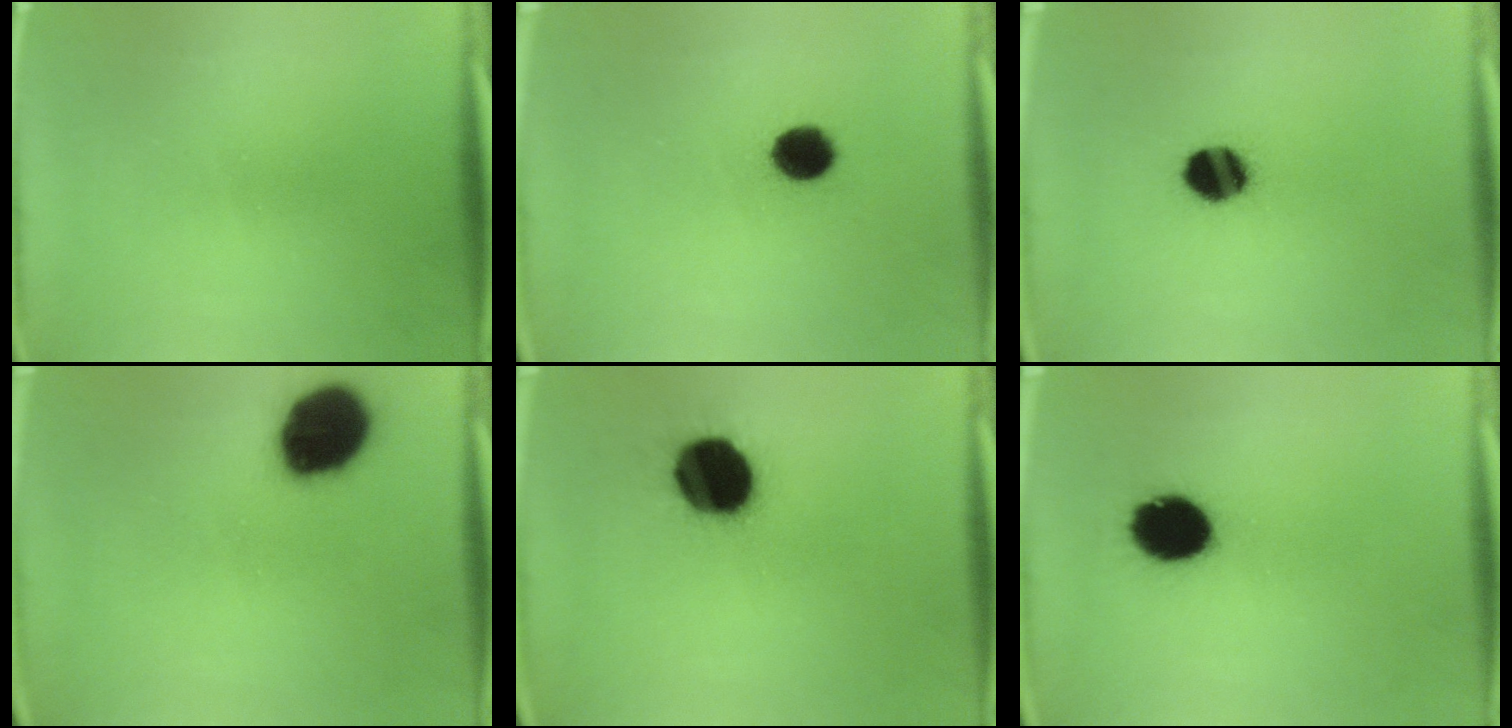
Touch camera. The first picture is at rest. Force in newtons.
{"total": 7.2}
{"total": 8.3}
{"total": 15.0}
{"total": 15.6}
{"total": 11.7}